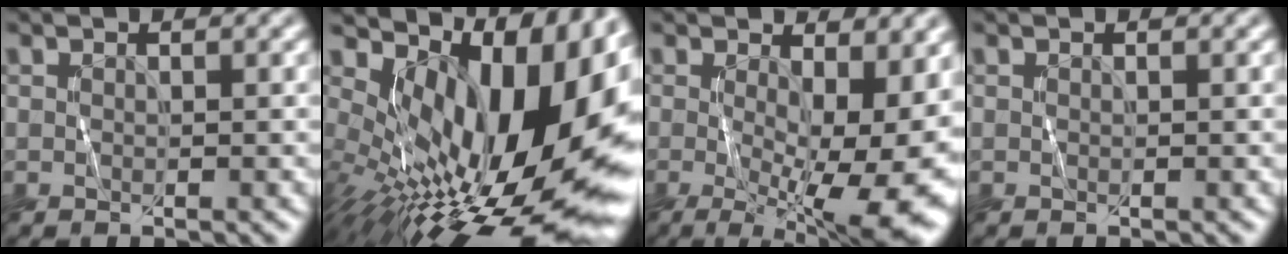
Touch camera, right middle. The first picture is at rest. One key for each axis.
{"total": 18.8, "fx": 1.2, "fy": 8.5, "fz": 16.7, "tx": -0.240, "ty": 0.004, "tz": 0.017}
{"total": 13.7, "fx": -1.4, "fy": 5.0, "fz": 12.7, "tx": -0.161, "ty": -0.021, "tz": -0.002}
{"total": 0.0}